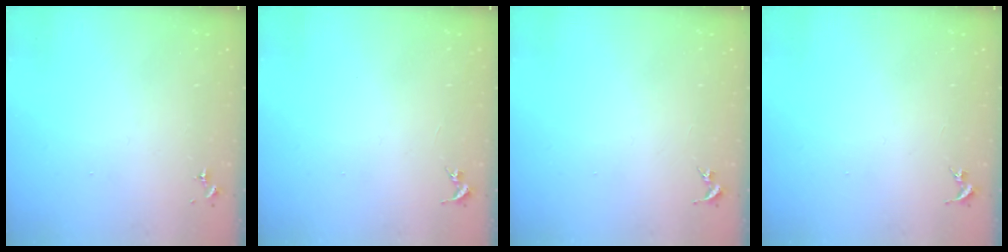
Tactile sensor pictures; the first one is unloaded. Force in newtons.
{"total": 0.0}
{"total": 0.0}
{"total": 0.0}